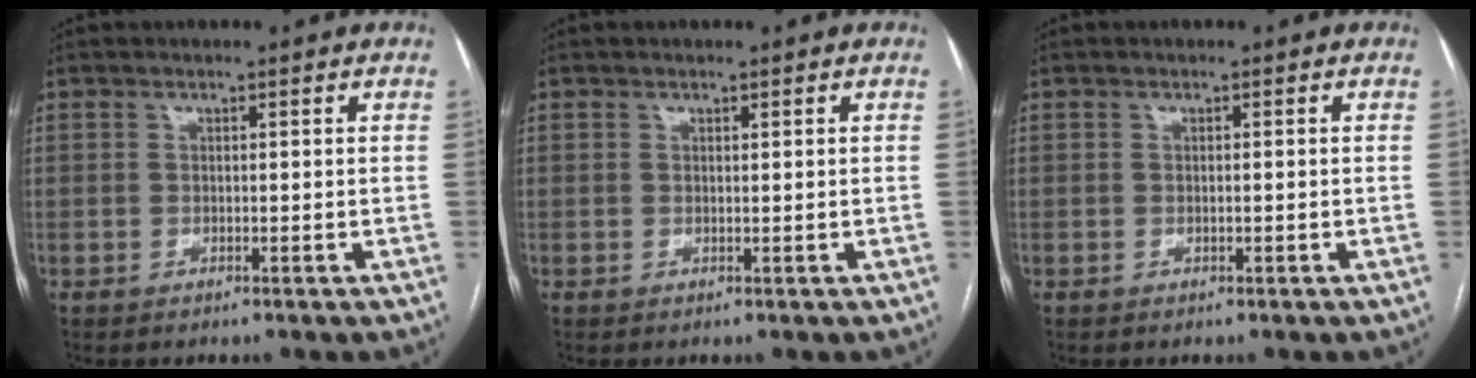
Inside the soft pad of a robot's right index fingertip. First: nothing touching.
{"total": 0.0}
{"total": 0.0}